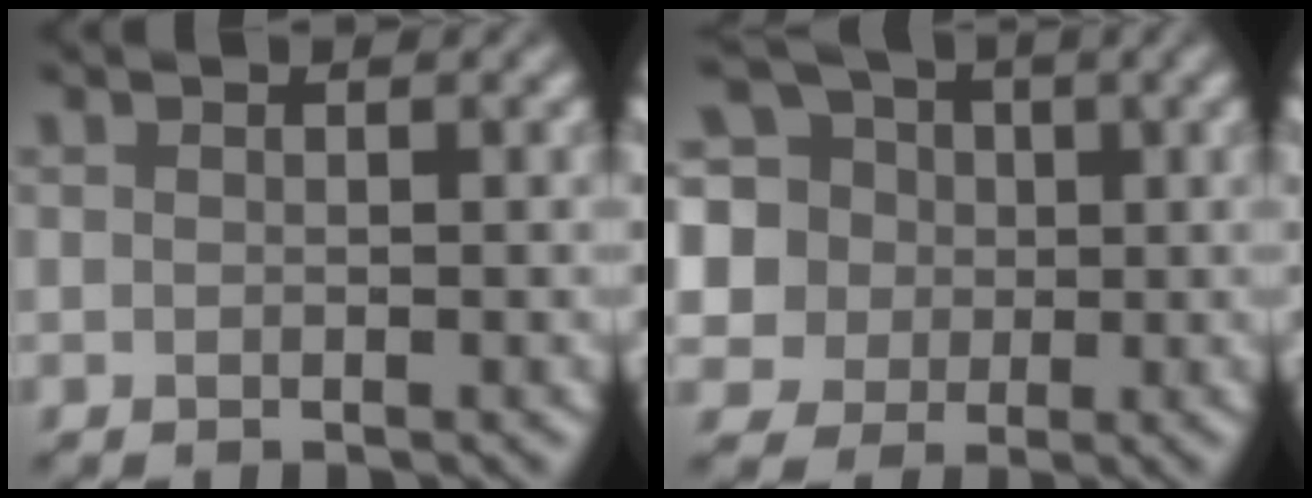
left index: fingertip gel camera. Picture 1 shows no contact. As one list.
[{"total": 10.7, "force": [3.2, 9.3, 4.2], "torque": [-0.118, 0.038, 0.043]}]